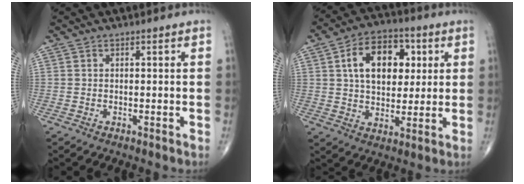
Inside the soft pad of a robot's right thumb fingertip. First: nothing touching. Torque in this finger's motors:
{"motor_torque": [-0.37, 0.83, 0.59, 0.34, 0.09]}